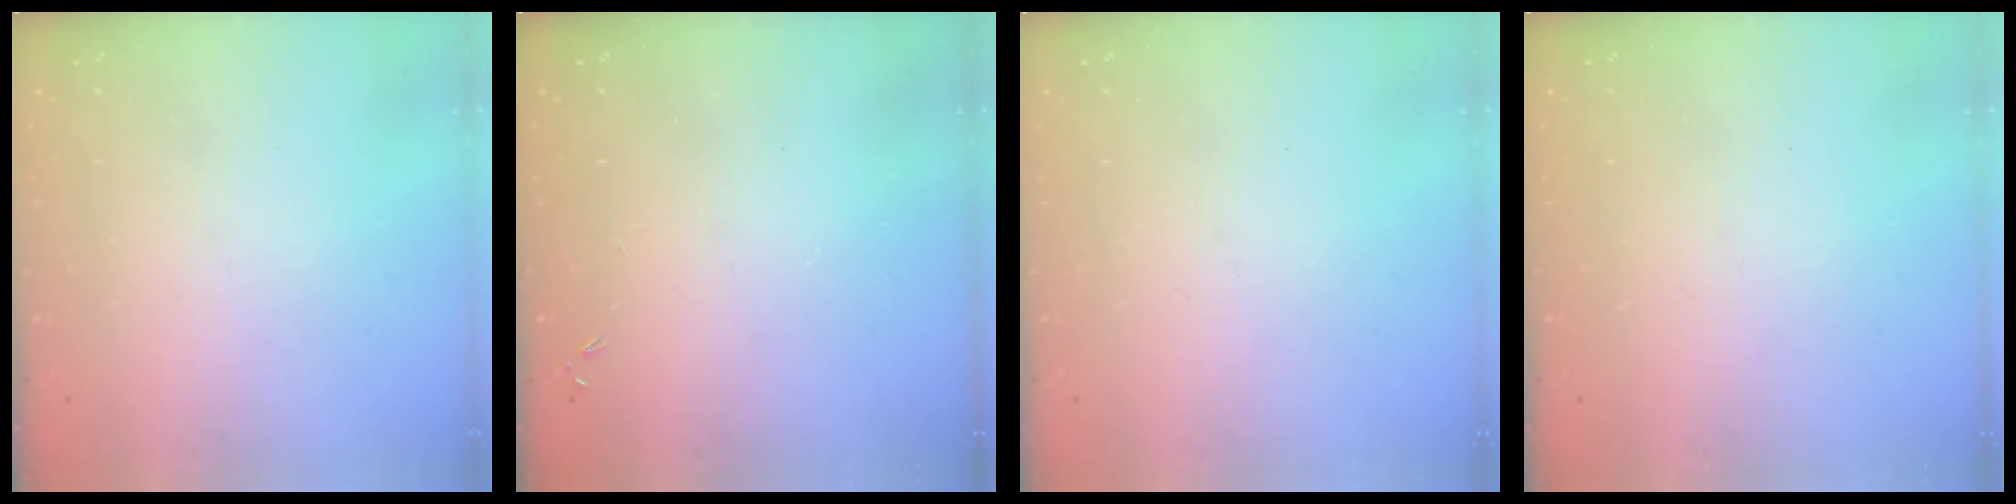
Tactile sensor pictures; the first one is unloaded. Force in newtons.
{"total": 0.0}
{"total": 0.0}
{"total": 0.0}